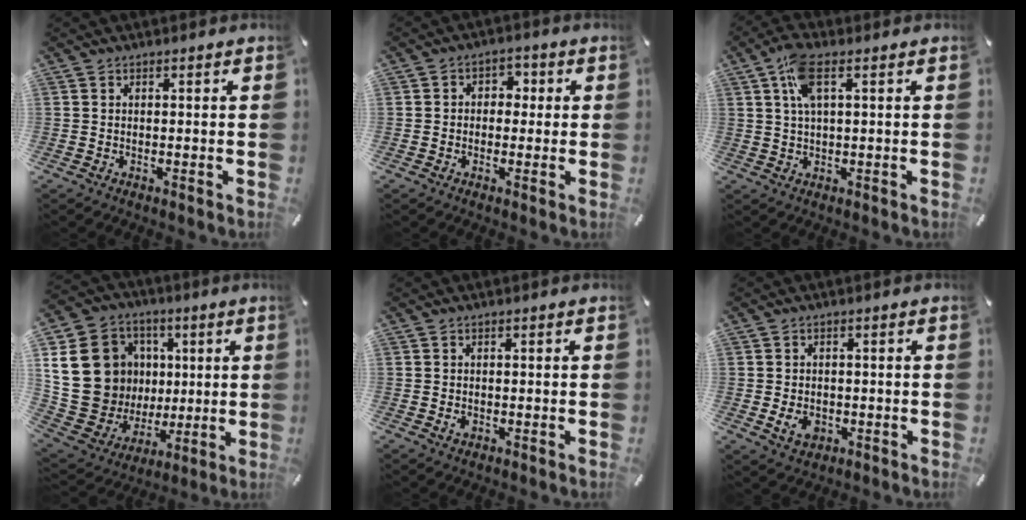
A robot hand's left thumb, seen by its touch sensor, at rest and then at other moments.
{"total": 3.9, "force": [-1.0, 3.4, 1.6], "torque": [-0.016, 0.012, -0.025]}
{"total": 7.3, "force": [2.5, 2.6, 6.4], "torque": [-0.131, 0.007, 0.044]}
{"total": 22.1, "force": [4.2, 19.8, 8.9], "torque": [-0.171, -0.017, 0.115]}
{"total": 1.1, "force": [-0.4, 0.8, 0.6], "torque": [-0.012, 0.002, -0.008]}
{"total": 4.3, "force": [-1.1, 3.3, 2.5], "torque": [-0.046, -0.002, -0.022]}